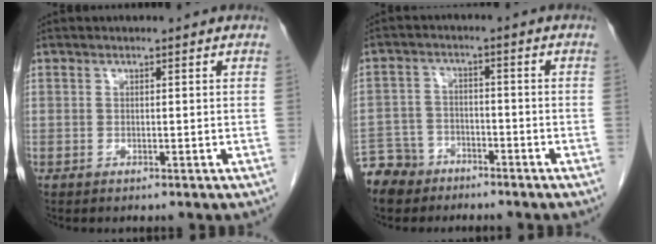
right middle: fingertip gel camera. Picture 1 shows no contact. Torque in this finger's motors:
{"motor_torque": [0.51, -0.51, 0.17, 0.00]}